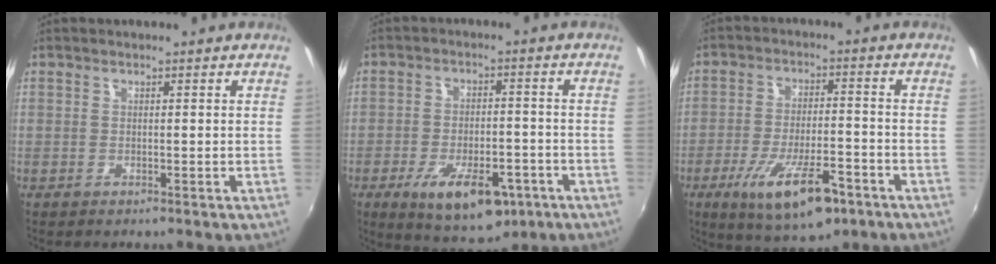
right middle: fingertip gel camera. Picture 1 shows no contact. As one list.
[{"total": 13.3, "force": [-7.0, 6.1, 9.6], "torque": [-0.181, -0.020, -0.099]}, {"total": 13.8, "force": [-7.7, 4.2, 10.6], "torque": [-0.205, -0.030, -0.123]}]